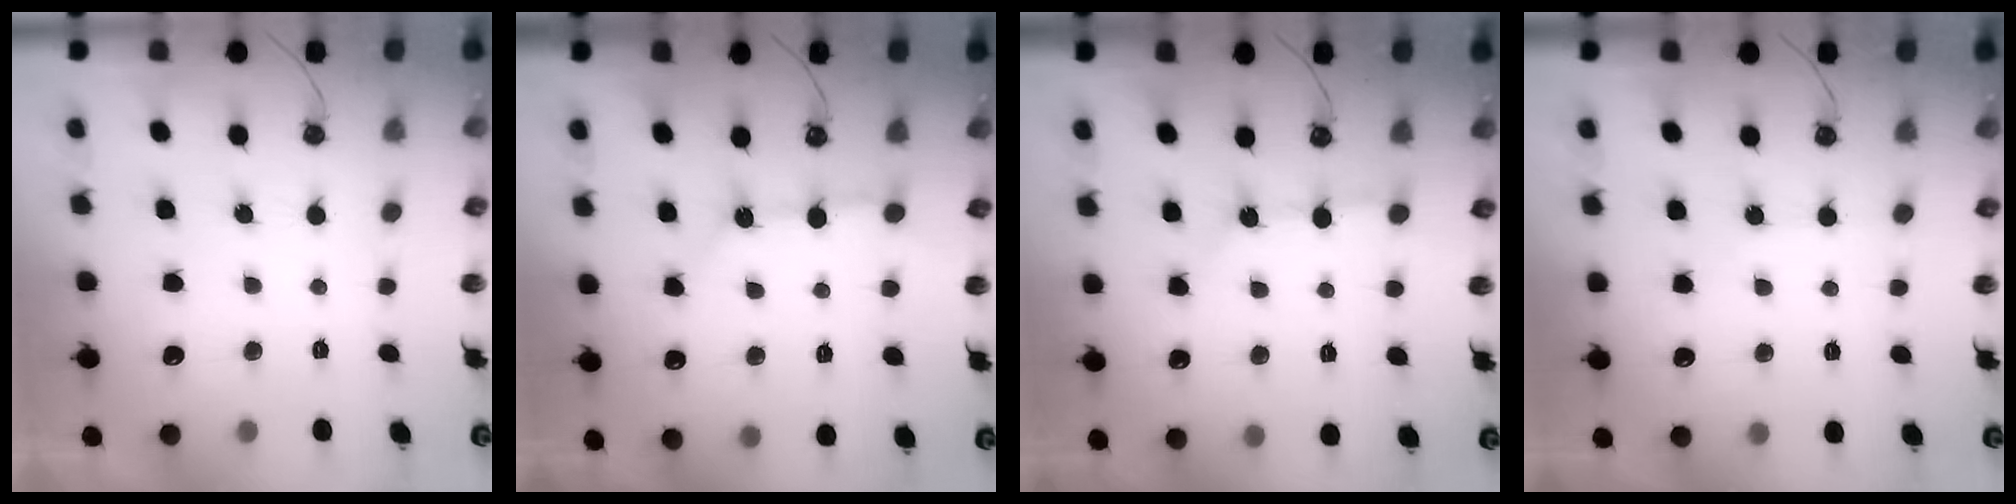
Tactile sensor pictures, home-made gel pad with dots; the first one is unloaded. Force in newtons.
{"total": 6.8, "press": 6.8, "slide": 0.7}
{"total": 2.7, "press": 2.7, "slide": 0.4}
{"total": 3.2, "press": 3.2, "slide": 0.6}